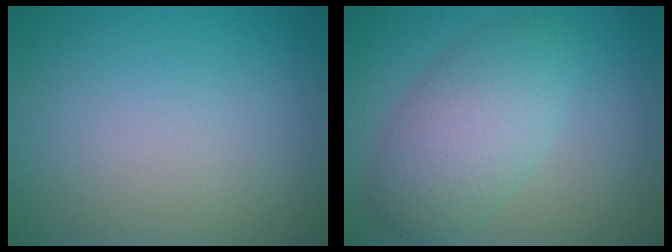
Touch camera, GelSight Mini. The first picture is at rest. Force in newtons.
{"total": 5.6, "press": 5.6, "slide": 0.2}